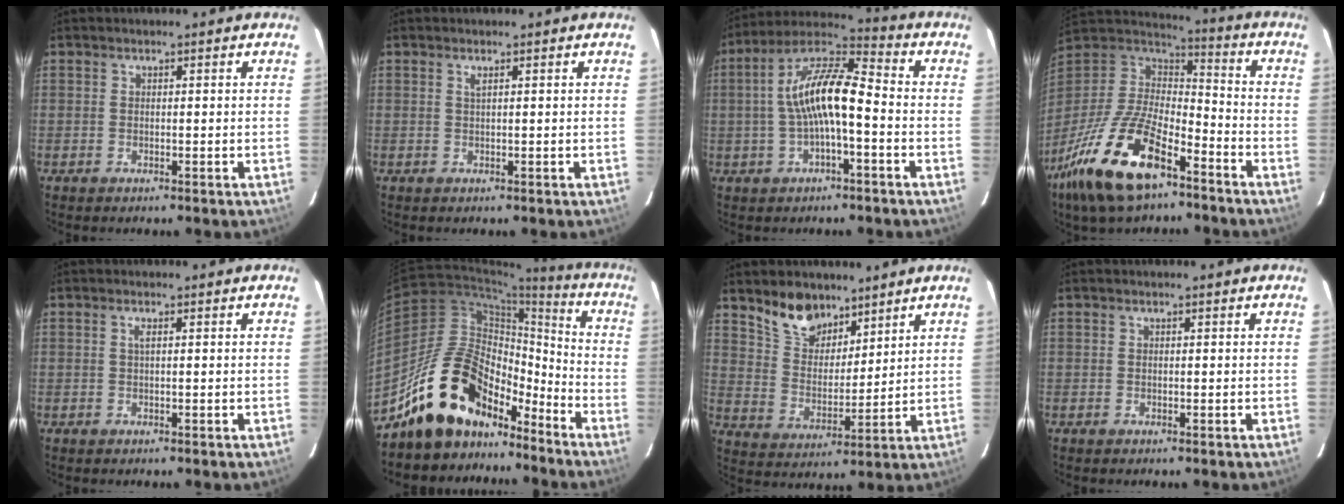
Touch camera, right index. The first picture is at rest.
{"total": 0.6, "force": [0.5, -0.1, 0.4], "torque": [-0.007, 0.003, 0.008]}
{"total": 12.2, "force": [-1.6, 3.5, 11.6], "torque": [-0.220, 0.023, -0.032]}
{"total": 22.9, "force": [-13.8, 9.2, 15.8], "torque": [-0.332, -0.031, -0.255]}
{"total": 0.7, "force": [0.3, -0.1, 0.6], "torque": [-0.010, 0.003, 0.004]}
{"total": 19.1, "force": [-14.2, 9.8, 8.0], "torque": [-0.145, 0.036, -0.231]}
{"total": 10.0, "force": [7.6, 5.2, 3.8], "torque": [-0.072, 0.011, 0.148]}
{"total": 0.0}